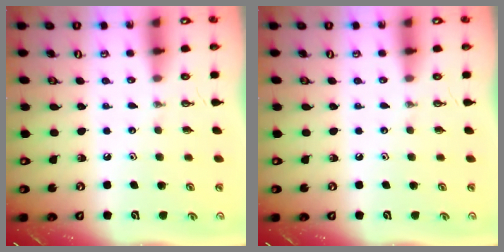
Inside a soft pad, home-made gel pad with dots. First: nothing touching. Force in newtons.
{"total": 0.0}